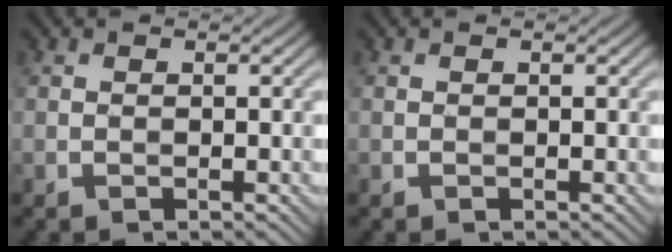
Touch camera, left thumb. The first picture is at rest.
{"total": 0.0}